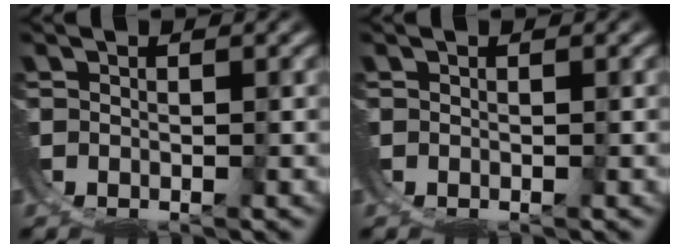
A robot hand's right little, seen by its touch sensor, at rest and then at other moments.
{"total": 0.0}